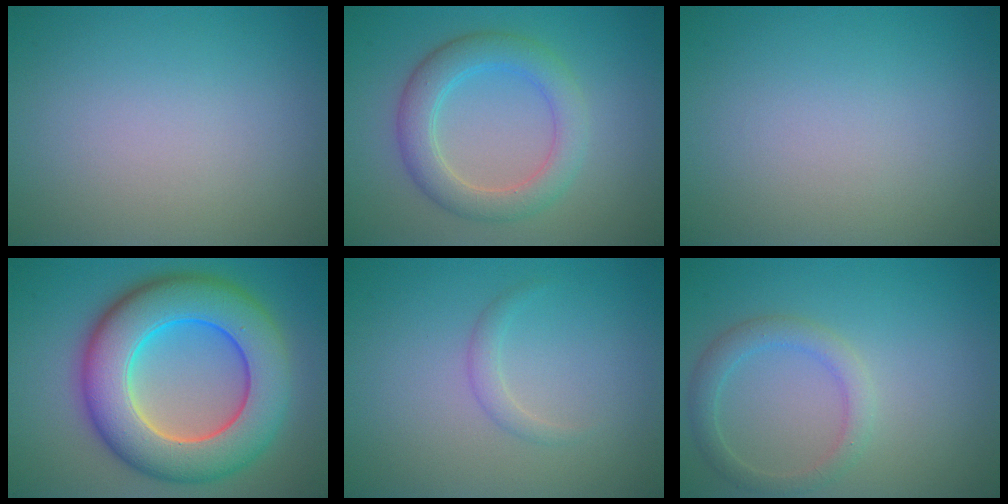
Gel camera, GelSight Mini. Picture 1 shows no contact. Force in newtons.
{"total": 4.5, "press": 4.5, "slide": 0.0}
{"total": 0.0}
{"total": 11.8, "press": 11.8, "slide": 0.5}
{"total": 1.2, "press": 1.1, "slide": 0.1}
{"total": 2.5, "press": 2.5, "slide": 0.1}